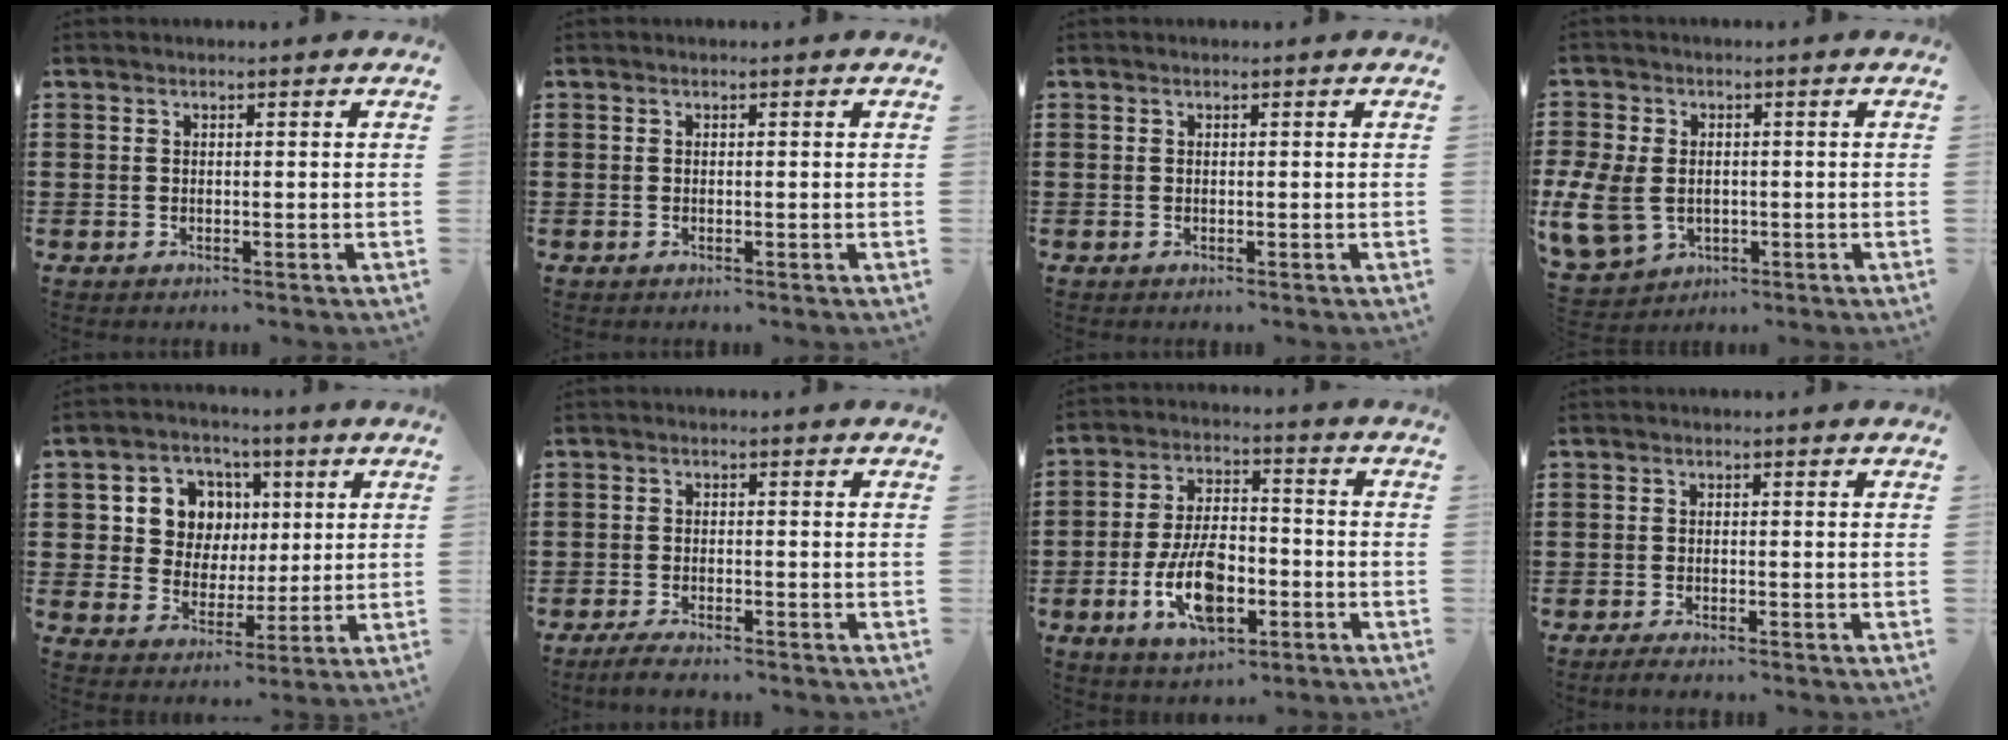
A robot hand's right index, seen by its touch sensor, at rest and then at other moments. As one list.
[{"total": 0.0}, {"total": 0.0}, {"total": 7.9, "force": [-1.2, 5.9, 5.1], "torque": [-0.149, -0.001, -0.026]}, {"total": 8.6, "force": [2.3, 7.7, 3.1], "torque": [-0.082, 0.016, 0.042]}, {"total": 2.1, "force": [-2.0, 0.2, 0.7], "torque": [-0.020, 0.003, -0.041]}, {"total": 11.0, "force": [-3.9, 5.4, 8.7], "torque": [-0.177, -0.001, -0.072]}, {"total": 1.2, "force": [-1.1, 0.0, 0.2], "torque": [-0.005, -0.001, -0.021]}]